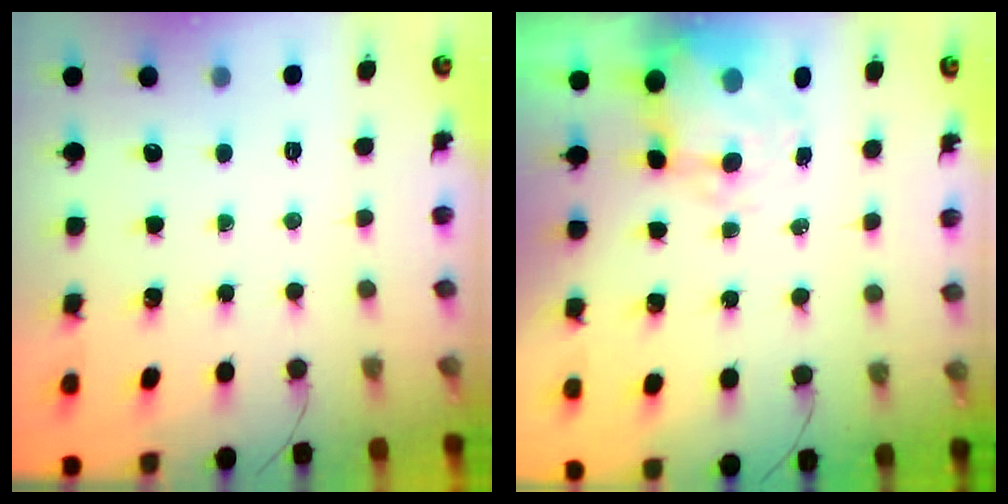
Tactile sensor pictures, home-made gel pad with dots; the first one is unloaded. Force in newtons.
{"total": 8.9, "press": 8.7, "slide": 1.6}